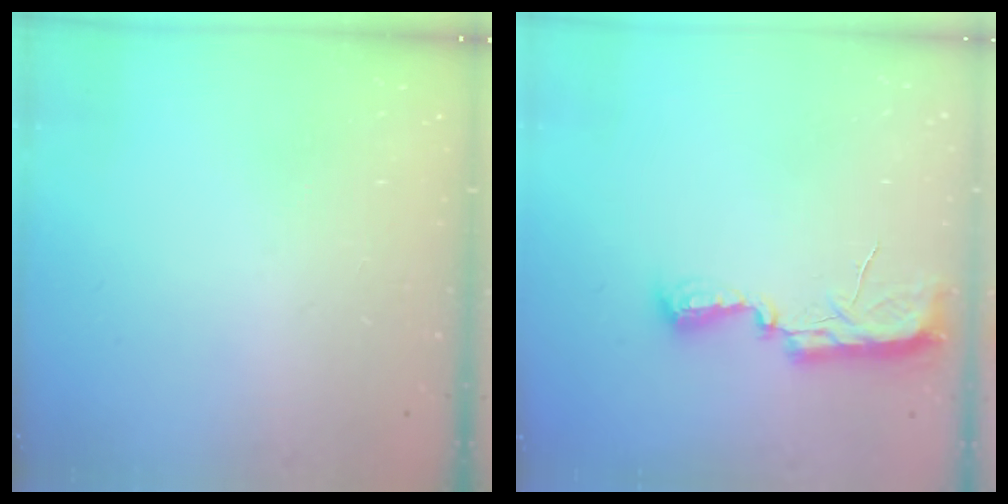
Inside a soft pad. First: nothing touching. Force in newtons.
{"total": 10.1, "press": 8.9, "slide": 4.8}